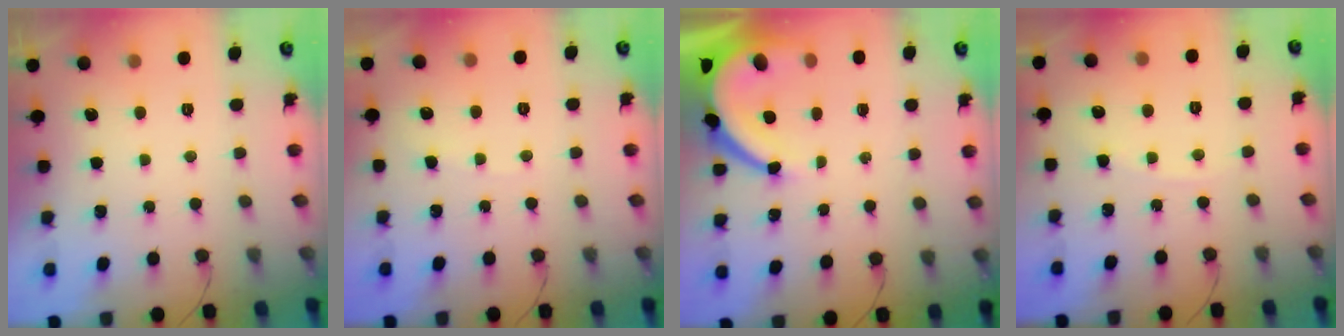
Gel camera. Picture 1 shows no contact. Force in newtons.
{"total": 2.0, "press": 2.0, "slide": 0.3}
{"total": 8.0, "press": 7.9, "slide": 1.0}
{"total": 3.2, "press": 3.1, "slide": 0.4}